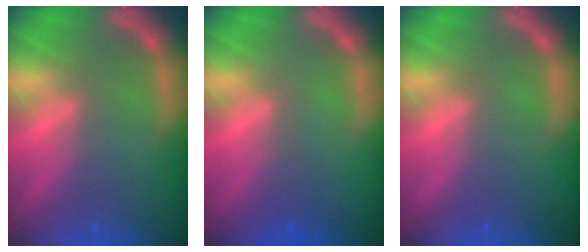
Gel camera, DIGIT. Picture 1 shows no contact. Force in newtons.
{"total": 0.9}
{"total": 0.0}